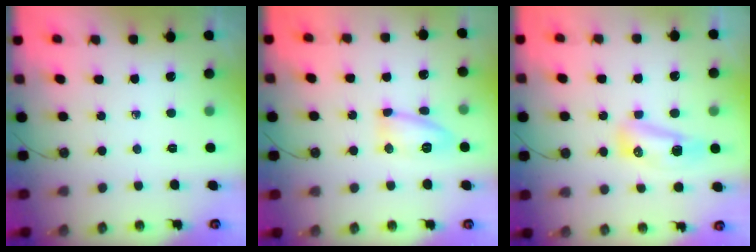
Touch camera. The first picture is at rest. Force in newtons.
{"total": 9.3, "press": 9.3, "slide": 1.0}
{"total": 9.0, "press": 8.6, "slide": 2.4}